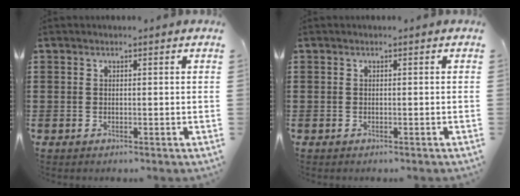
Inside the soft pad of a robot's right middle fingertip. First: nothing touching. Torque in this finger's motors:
{"motor_torque": [0.03, -0.03, 0.00, 0.01]}